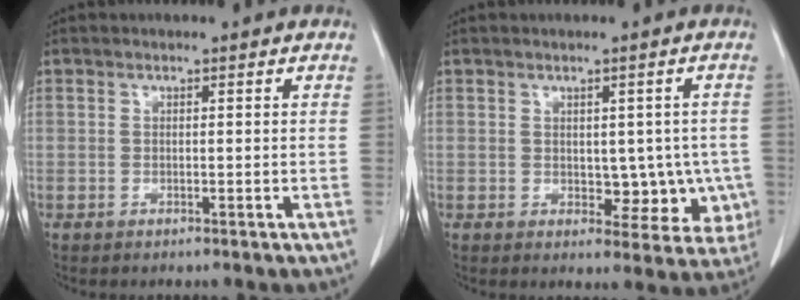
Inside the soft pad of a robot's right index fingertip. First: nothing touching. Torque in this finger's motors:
{"motor_torque": [0.23, 0.47, 0.14, 0.02]}